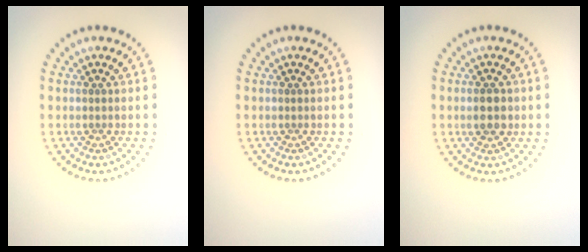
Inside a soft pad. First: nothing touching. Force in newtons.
{"total": 0.0}
{"total": 2.6, "press": 2.6, "slide": 0.1}